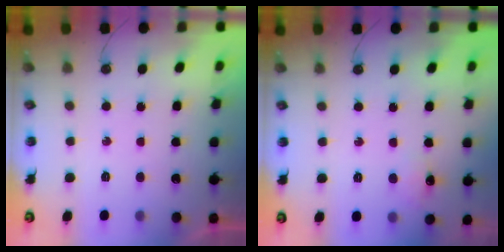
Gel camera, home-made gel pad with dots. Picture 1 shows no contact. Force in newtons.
{"total": 7.1, "press": 7.0, "slide": 1.0}